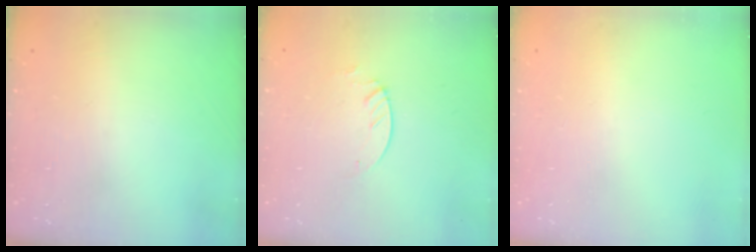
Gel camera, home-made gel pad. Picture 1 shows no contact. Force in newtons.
{"total": 2.3, "press": 2.3, "slide": 0.2}
{"total": 0.0}